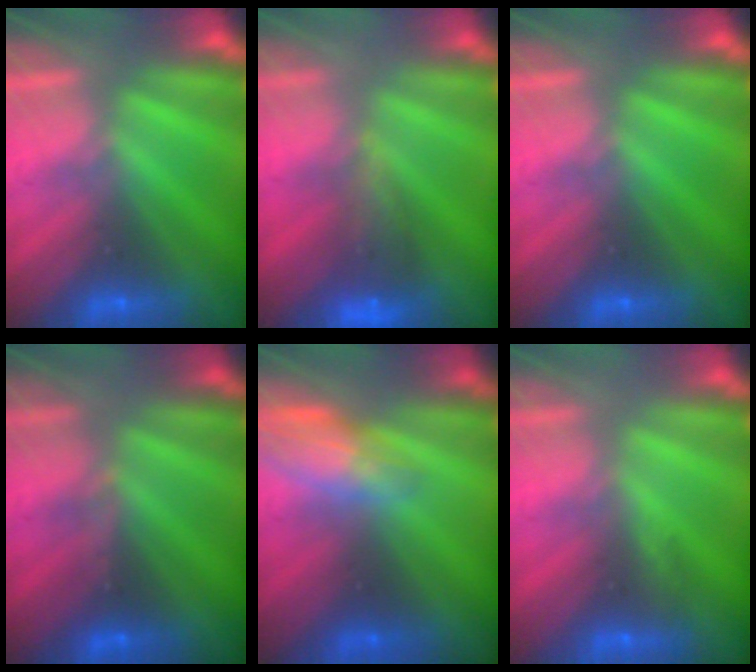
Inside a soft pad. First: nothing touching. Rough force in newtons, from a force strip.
{"total": 6.3}
{"total": 0.0}
{"total": 2.7}
{"total": 2.7}
{"total": 2.8}